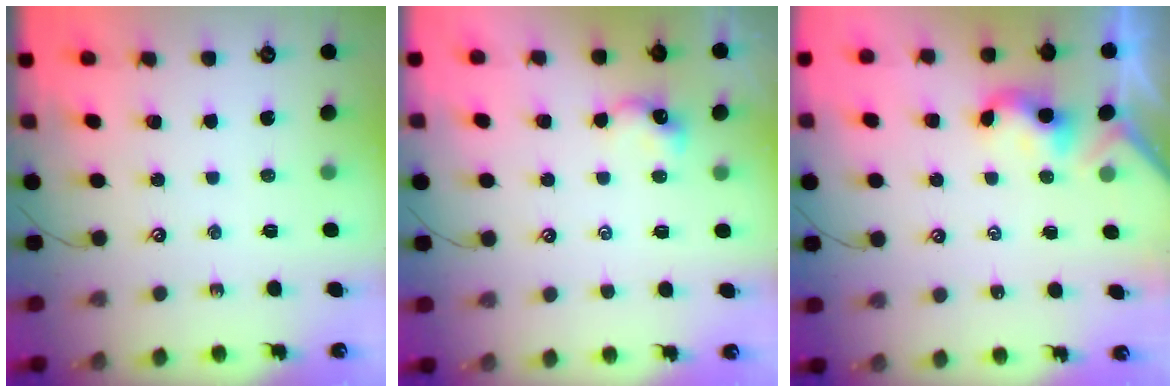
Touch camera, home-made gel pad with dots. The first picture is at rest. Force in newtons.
{"total": 0.7, "press": 0.7, "slide": 0.1}
{"total": 2.2, "press": 2.2, "slide": 0.2}